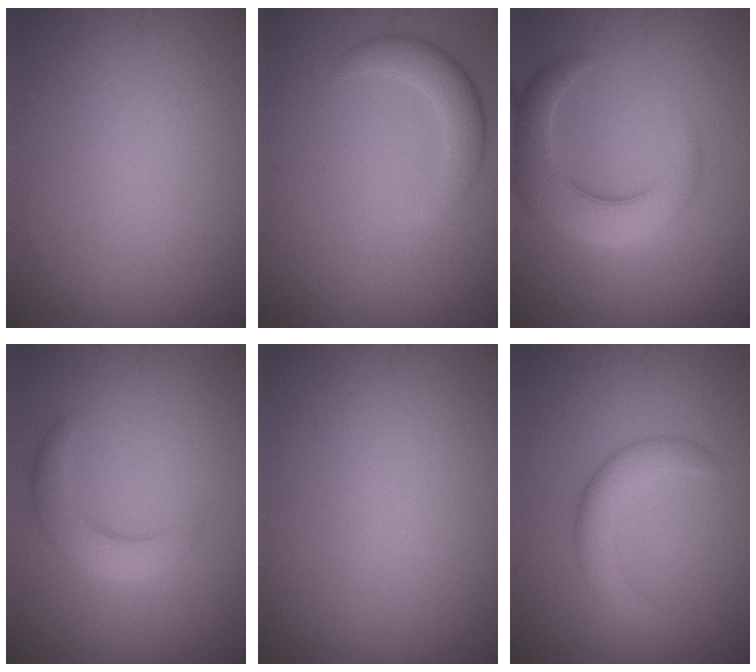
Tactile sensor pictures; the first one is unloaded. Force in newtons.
{"total": 2.7, "press": 2.7, "slide": 0.4}
{"total": 5.9, "press": 5.9, "slide": 0.2}
{"total": 3.3, "press": 3.3, "slide": 0.2}
{"total": 0.0}
{"total": 2.8, "press": 2.8, "slide": 0.3}